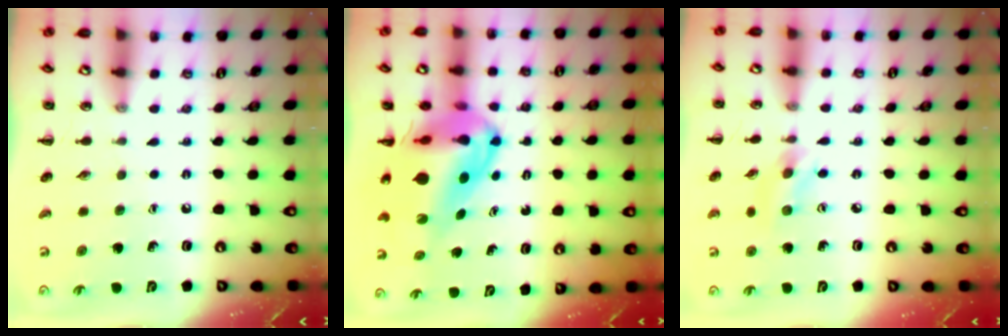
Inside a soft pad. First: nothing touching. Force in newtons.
{"total": 15.3, "press": 14.6, "slide": 4.7}
{"total": 2.6, "press": 2.6, "slide": 0.6}